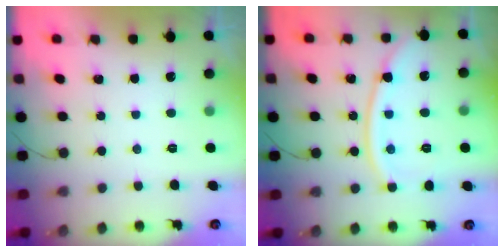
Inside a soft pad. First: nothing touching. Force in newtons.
{"total": 12.5, "press": 12.4, "slide": 1.6}